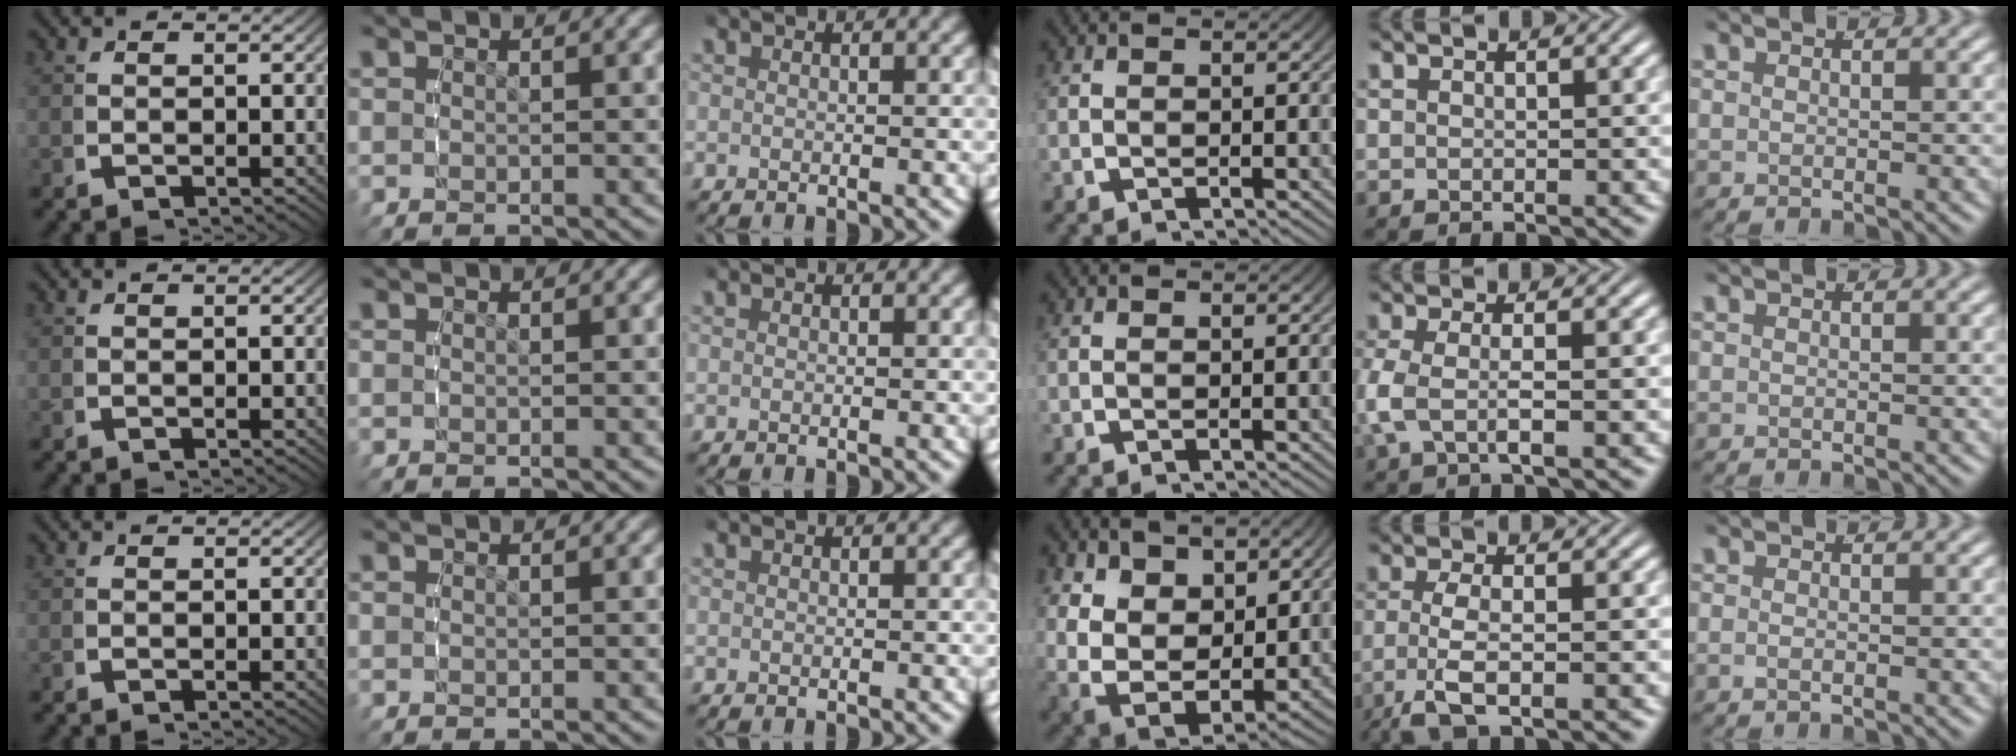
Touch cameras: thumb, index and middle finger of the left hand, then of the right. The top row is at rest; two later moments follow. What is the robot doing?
{"motion": "lift_and_place", "object": "sponge"}